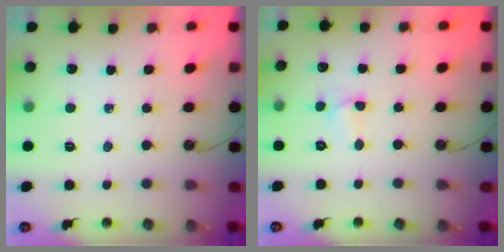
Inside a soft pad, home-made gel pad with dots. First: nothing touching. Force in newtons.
{"total": 3.7, "press": 3.7, "slide": 0.4}